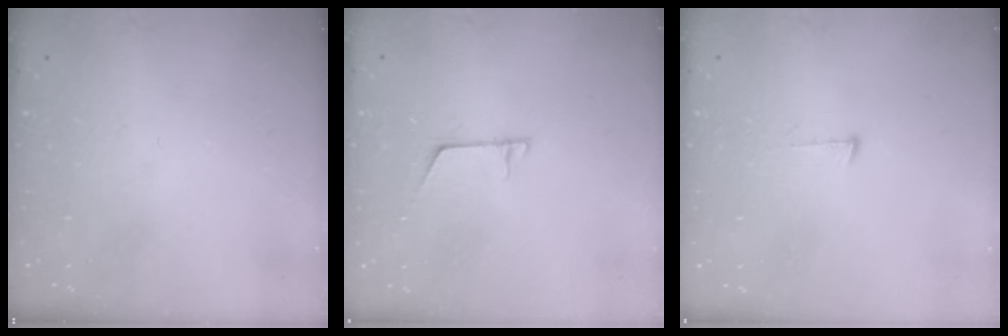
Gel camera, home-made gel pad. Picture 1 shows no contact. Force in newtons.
{"total": 5.0, "press": 5.0, "slide": 0.4}
{"total": 6.1, "press": 6.1, "slide": 0.4}